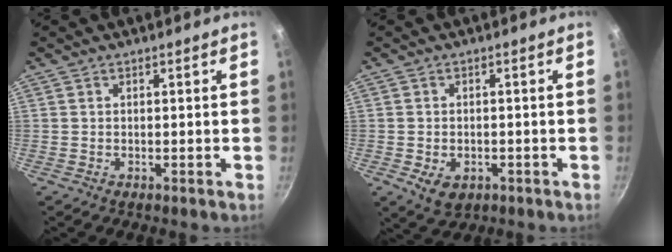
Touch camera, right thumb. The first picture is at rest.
{"total": 5.2, "force": [-1.7, 3.7, 3.3], "torque": [-0.047, 0.001, -0.018]}